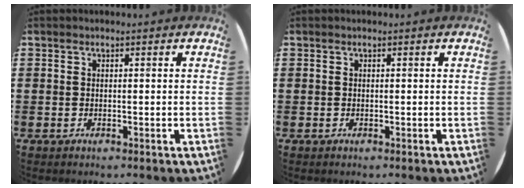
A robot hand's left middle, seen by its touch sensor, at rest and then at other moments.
{"total": 0.0}